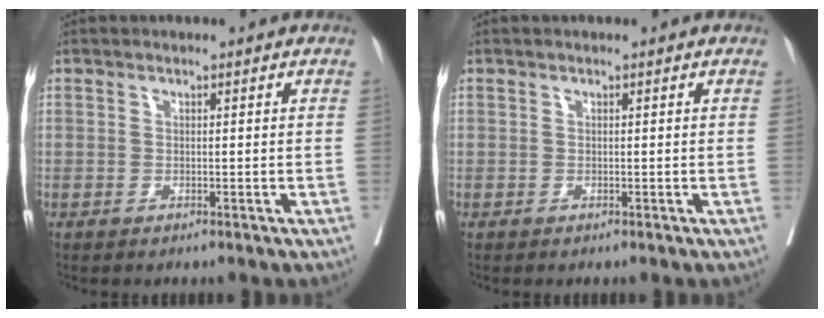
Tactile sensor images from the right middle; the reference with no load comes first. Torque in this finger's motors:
{"motor_torque": [-0.01, -0.08, -0.04, 0.00]}